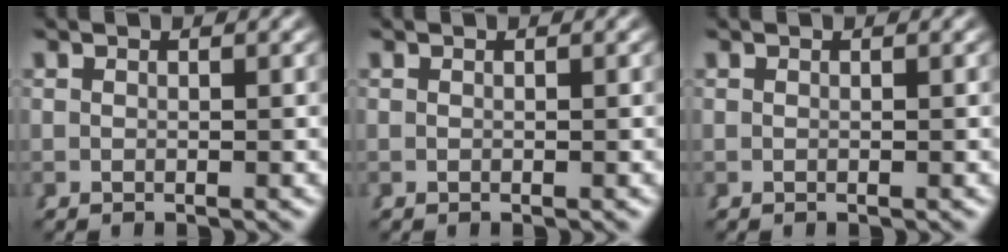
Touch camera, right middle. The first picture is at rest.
{"total": 0.0}
{"total": 0.0}